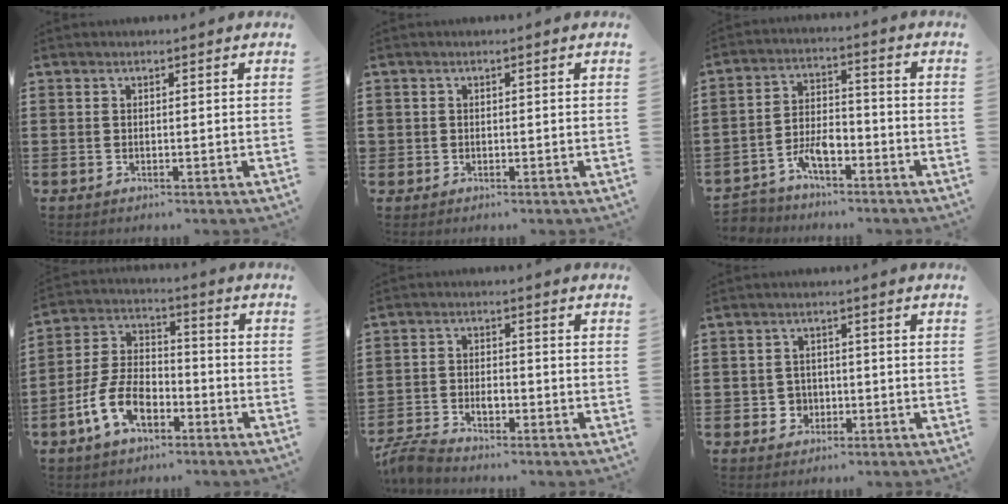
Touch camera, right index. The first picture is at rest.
{"total": 0.8, "force": [0.0, 0.8, 0.1], "torque": [-0.003, 0.004, -0.002]}
{"total": 5.1, "force": [-3.6, 2.4, 2.7], "torque": [-0.059, 0.011, -0.072]}
{"total": 9.3, "force": [-4.4, 5.1, 6.4], "torque": [-0.154, 0.006, -0.088]}
{"total": 3.3, "force": [-2.7, 1.2, 1.5], "torque": [-0.034, 0.008, -0.055]}
{"total": 2.8, "force": [-0.9, 2.6, 0.7], "torque": [-0.023, 0.004, -0.022]}